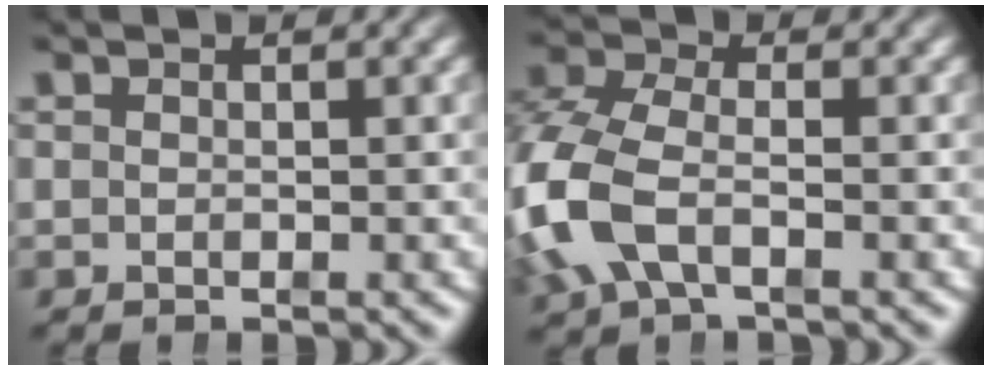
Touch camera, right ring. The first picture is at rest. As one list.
[{"total": 6.1, "force": [-1.1, 4.3, 4.1], "torque": [-0.134, -0.026, -0.008]}]